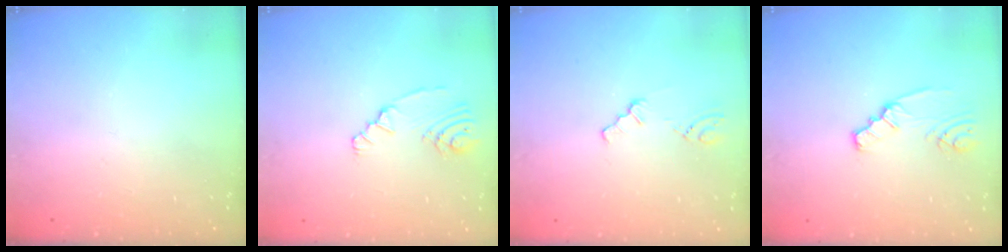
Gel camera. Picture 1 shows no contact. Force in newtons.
{"total": 3.0, "press": 3.0, "slide": 0.4}
{"total": 0.6, "press": 0.6, "slide": 0.2}
{"total": 2.0, "press": 2.0, "slide": 0.1}